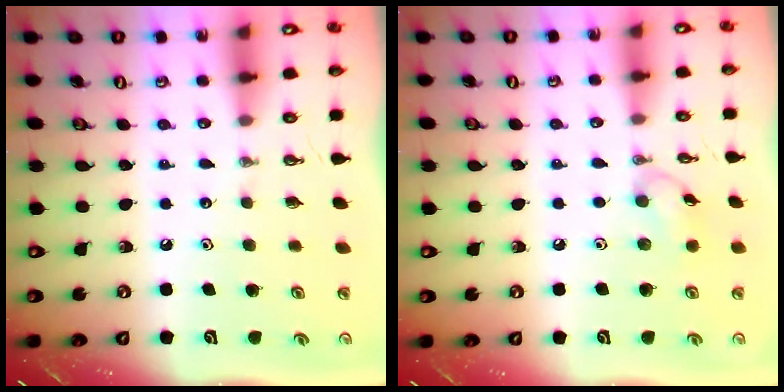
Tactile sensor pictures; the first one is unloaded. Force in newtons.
{"total": 7.1, "press": 7.1, "slide": 0.5}